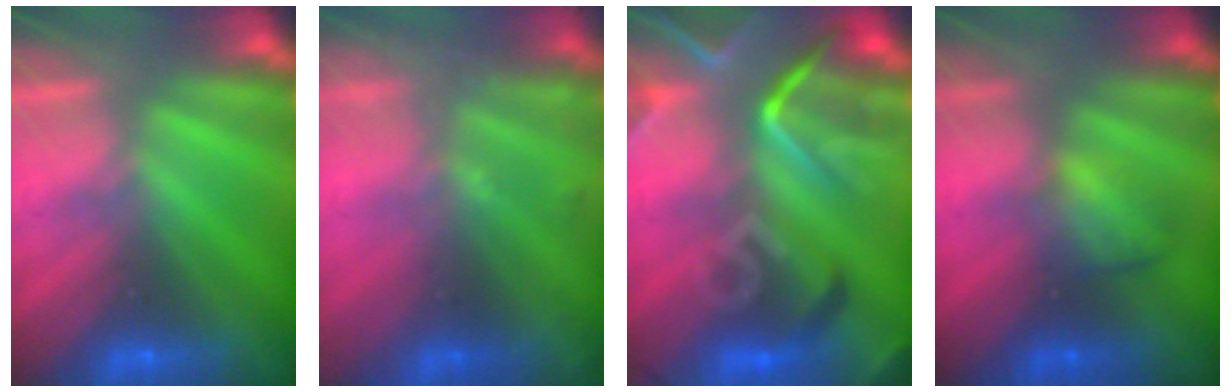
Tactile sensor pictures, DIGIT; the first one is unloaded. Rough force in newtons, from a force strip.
{"total": 1.8}
{"total": 8.1}
{"total": 2.1}